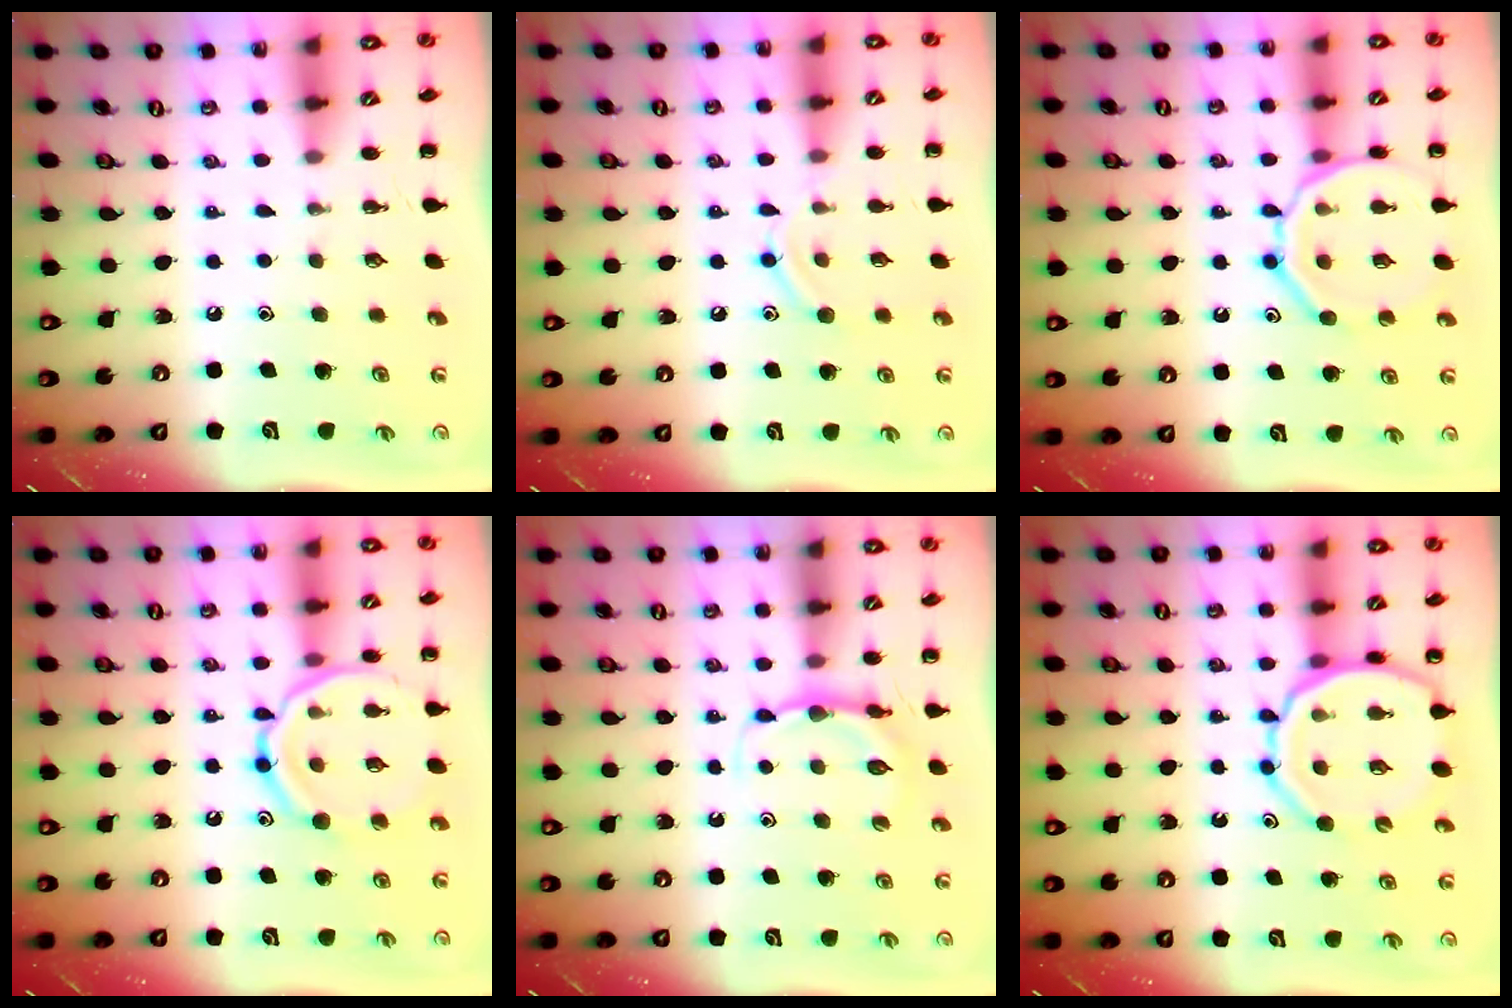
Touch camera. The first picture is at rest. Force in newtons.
{"total": 9.7, "press": 9.5, "slide": 1.7}
{"total": 14.7, "press": 14.7, "slide": 1.1}
{"total": 14.5, "press": 14.4, "slide": 1.5}
{"total": 5.2, "press": 5.2, "slide": 0.9}
{"total": 11.5, "press": 11.0, "slide": 3.5}